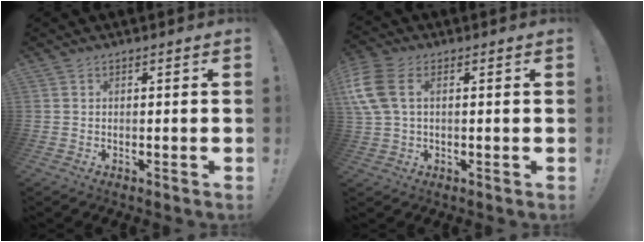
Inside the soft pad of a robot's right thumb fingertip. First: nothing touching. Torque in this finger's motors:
{"motor_torque": [0.80, 1.33, 0.15, 0.08, 0.30]}